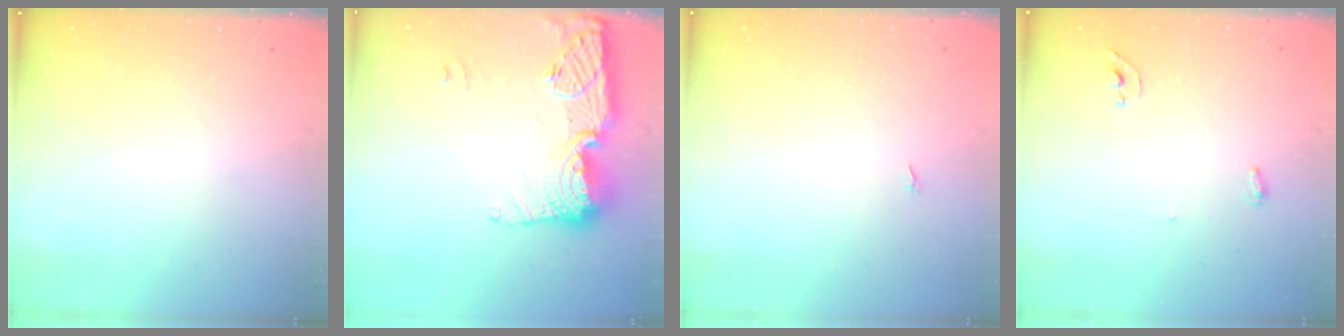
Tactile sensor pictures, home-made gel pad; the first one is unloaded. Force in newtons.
{"total": 16.5, "press": 16.5, "slide": 1.1}
{"total": 4.0, "press": 1.3, "slide": 3.7}
{"total": 6.4, "press": 4.1, "slide": 4.9}